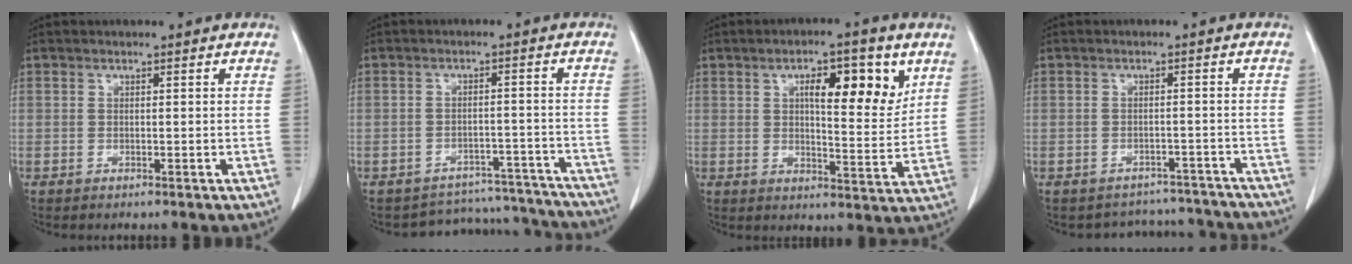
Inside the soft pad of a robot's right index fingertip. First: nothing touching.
{"total": 11.7, "force": [-11.2, 3.1, -1.0], "torque": [0.029, 0.045, -0.130]}
{"total": 10.2, "force": [4.4, 3.0, 8.7], "torque": [-0.125, 0.003, 0.063]}
{"total": 7.6, "force": [-7.1, 2.6, -1.0], "torque": [0.023, 0.035, -0.076]}